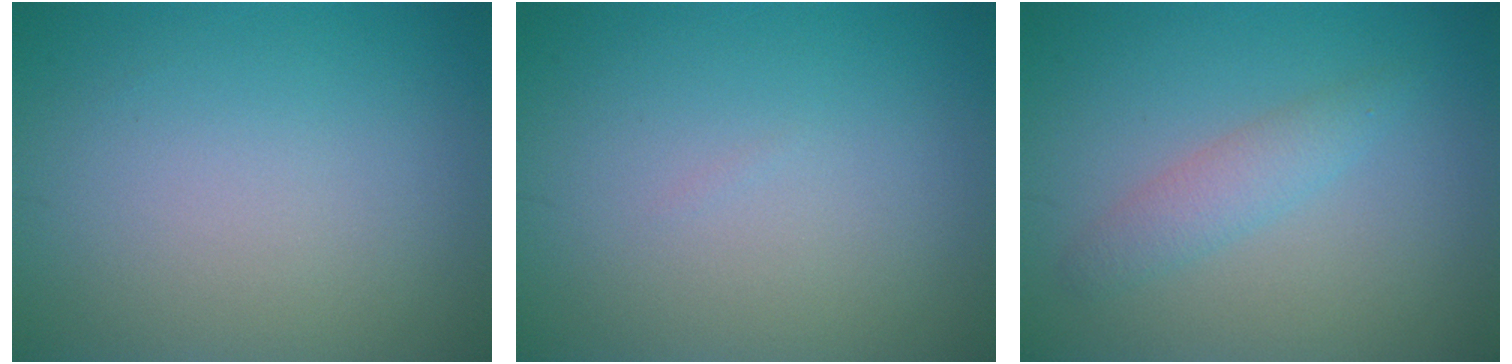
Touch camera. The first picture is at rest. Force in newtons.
{"total": 0.0}
{"total": 2.1, "press": 2.1, "slide": 0.2}